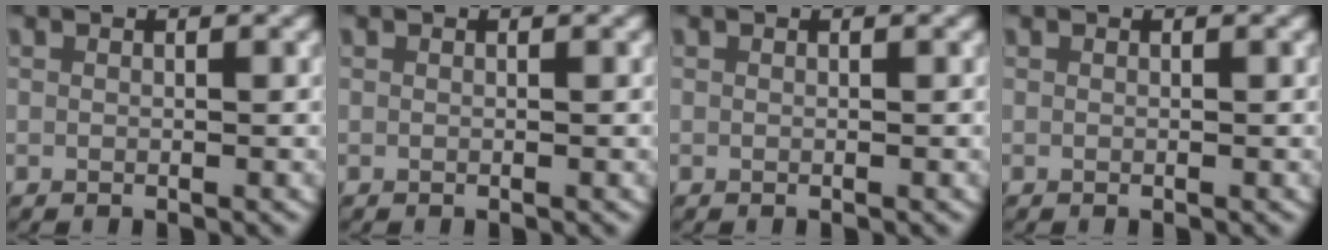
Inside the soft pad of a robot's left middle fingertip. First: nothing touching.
{"total": 0.0}
{"total": 0.0}
{"total": 0.0}